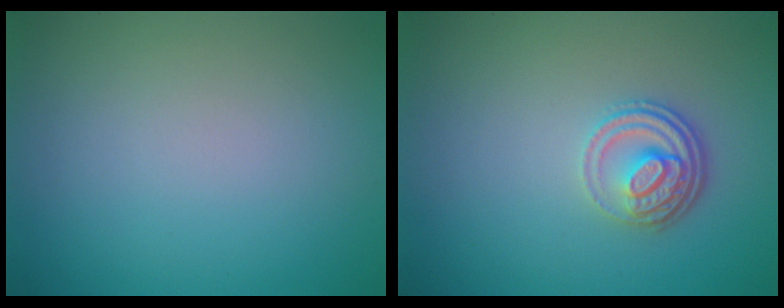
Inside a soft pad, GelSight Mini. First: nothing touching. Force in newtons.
{"total": 3.4, "press": 2.6, "slide": 2.3}